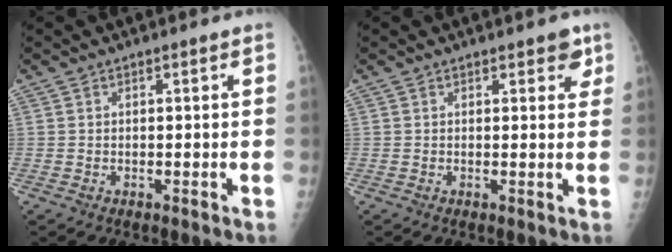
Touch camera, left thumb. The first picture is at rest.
{"total": 2.7, "force": [1.5, 1.4, 1.7], "torque": [0.006, -0.003, 0.013]}